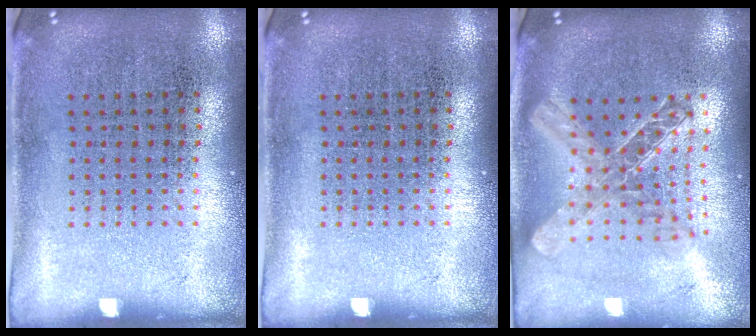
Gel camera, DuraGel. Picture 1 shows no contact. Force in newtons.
{"total": 0.0}
{"total": 1.9, "press": 1.6, "slide": 1.1}